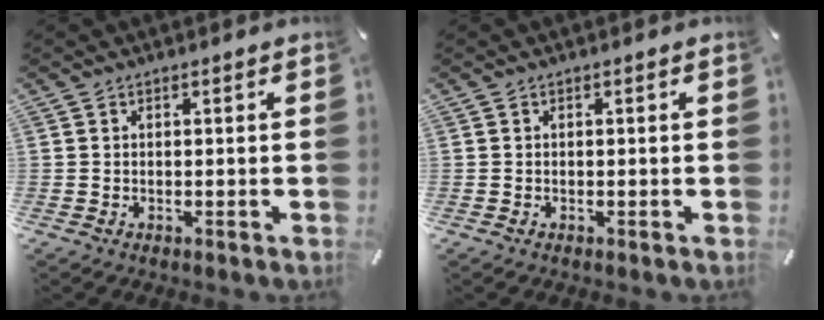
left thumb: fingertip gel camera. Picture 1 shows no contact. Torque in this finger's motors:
{"motor_torque": [0.04, 0.07, -0.10, 0.06, -0.01]}